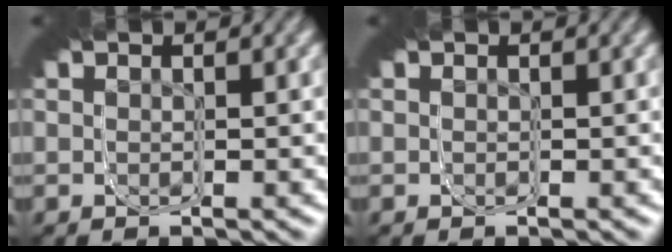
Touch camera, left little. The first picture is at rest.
{"total": 0.0}